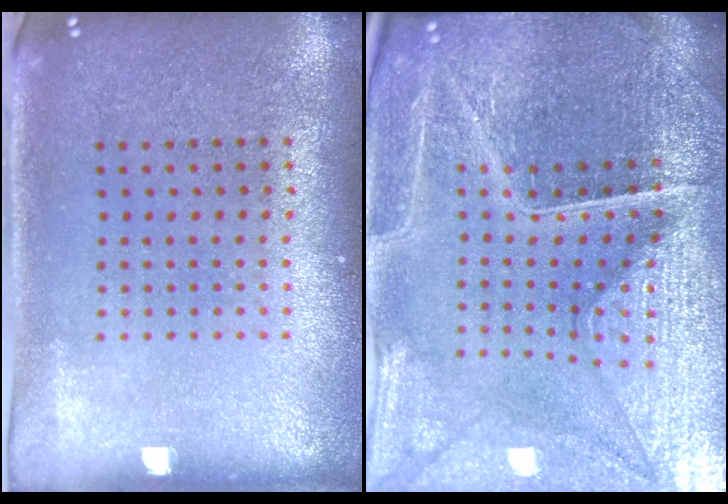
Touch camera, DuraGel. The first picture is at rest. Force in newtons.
{"total": 5.1, "press": 4.9, "slide": 1.4}